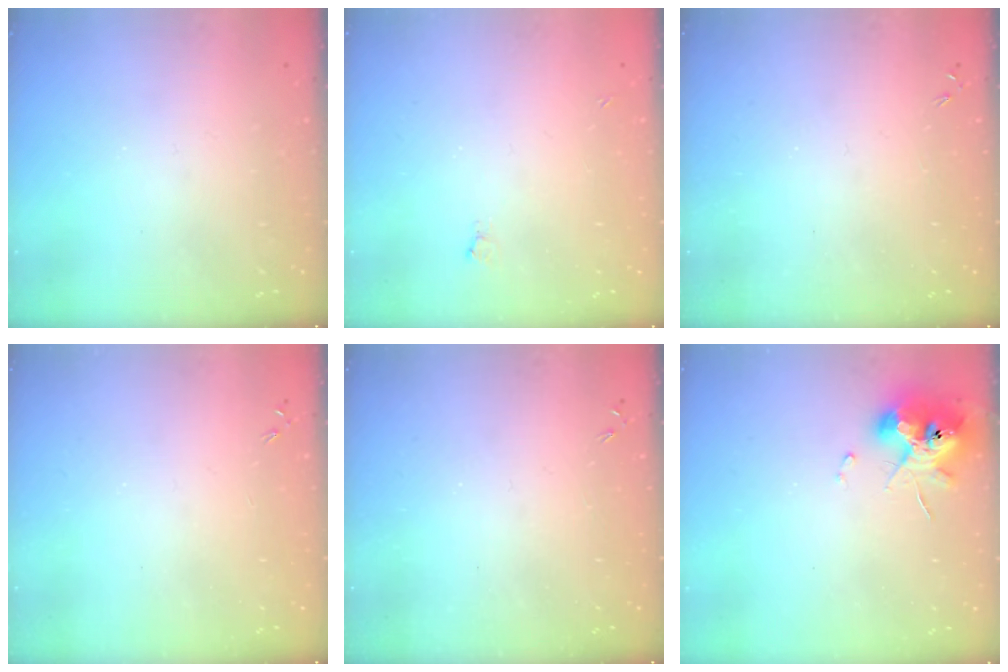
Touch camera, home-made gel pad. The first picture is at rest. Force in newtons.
{"total": 2.4, "press": 2.4, "slide": 0.5}
{"total": 0.0}
{"total": 1.1, "press": 0.9, "slide": 0.5}
{"total": 0.0}
{"total": 11.6, "press": 11.5, "slide": 1.3}